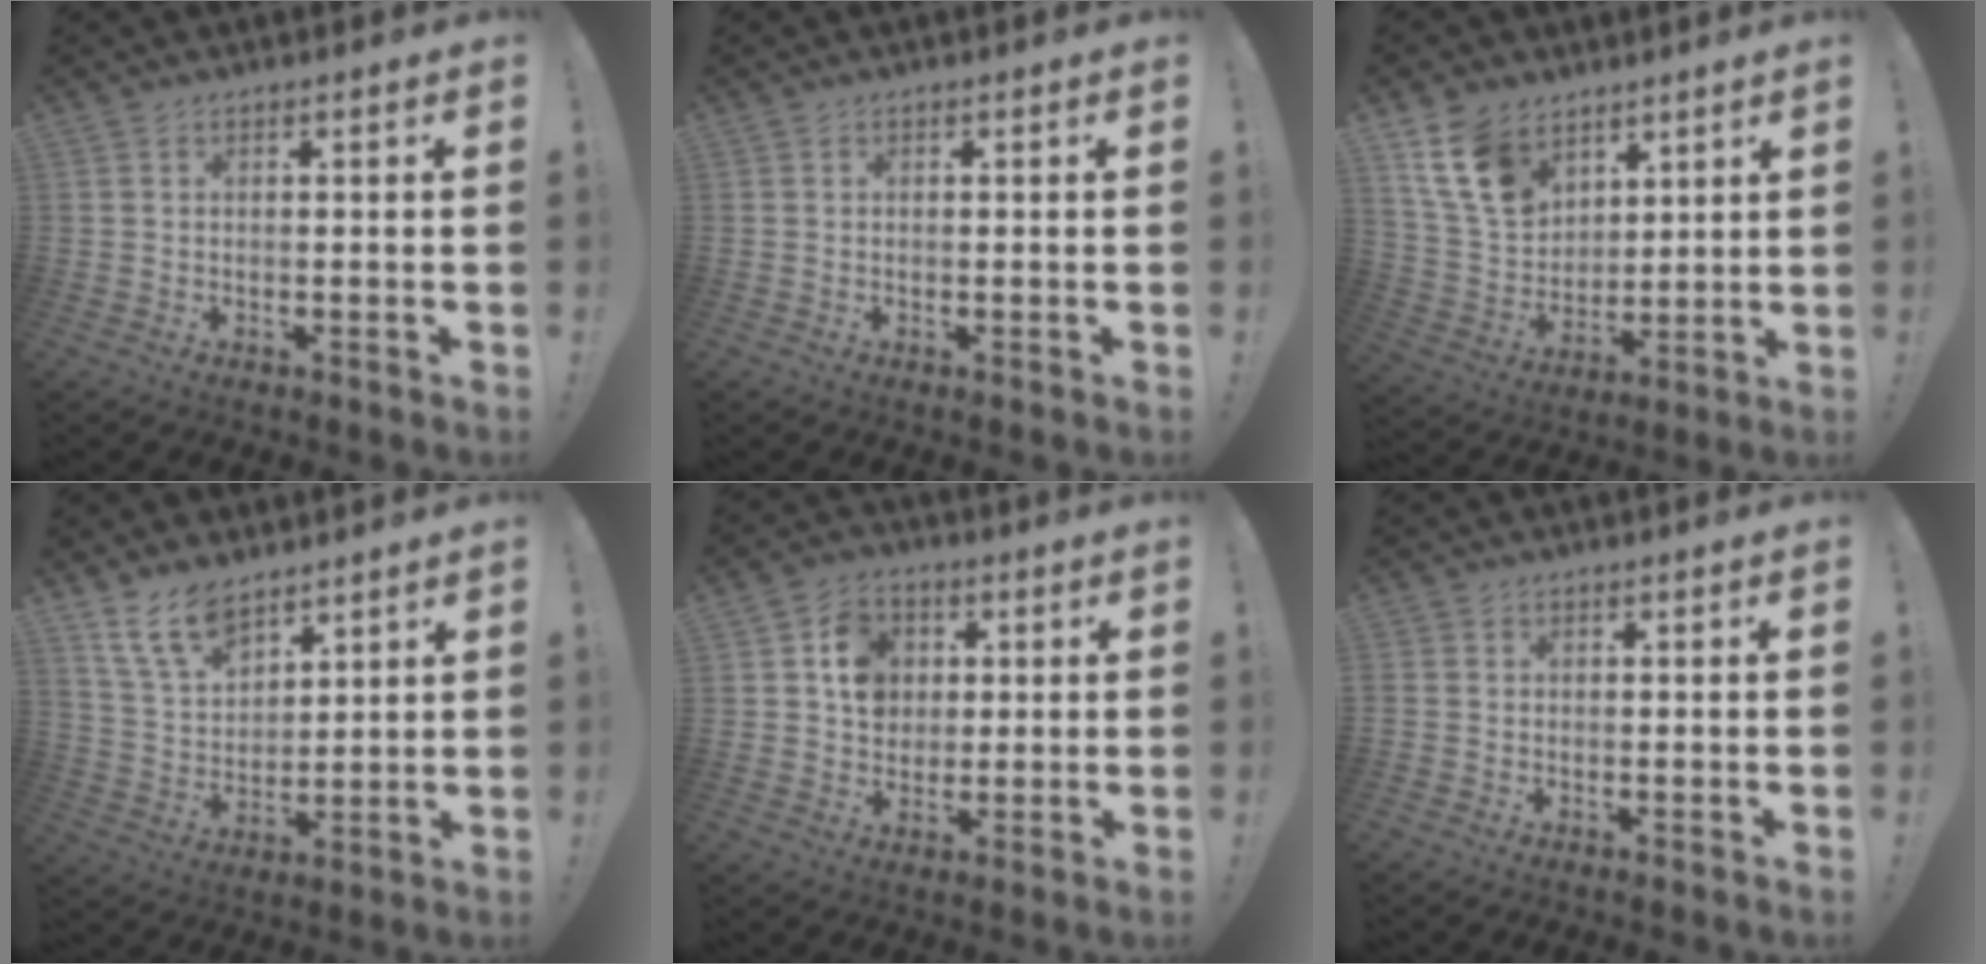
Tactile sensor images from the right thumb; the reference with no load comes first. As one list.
[{"total": 0.0}, {"total": 14.6, "force": [8.8, 9.4, 6.9], "torque": [-0.126, -0.042, 0.173]}, {"total": 11.3, "force": [8.5, 5.5, 5.1], "torque": [-0.111, -0.042, 0.166]}, {"total": 9.3, "force": [2.0, 8.1, 4.1], "torque": [-0.053, 0.000, 0.043]}, {"total": 1.2, "force": [-0.4, 1.1, 0.4], "torque": [-0.009, 0.003, -0.008]}]